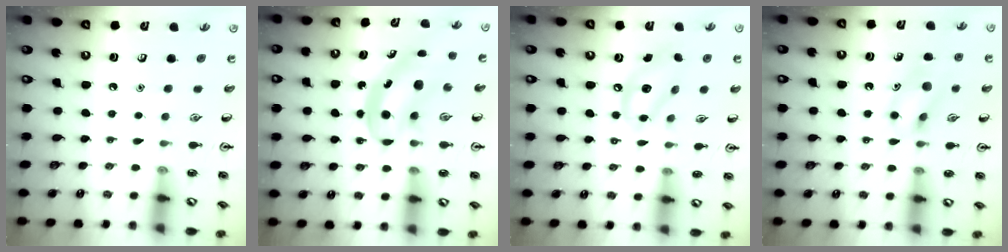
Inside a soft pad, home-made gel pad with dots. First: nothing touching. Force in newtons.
{"total": 7.6, "press": 7.5, "slide": 1.2}
{"total": 11.7, "press": 11.4, "slide": 2.6}
{"total": 12.0, "press": 11.9, "slide": 0.7}